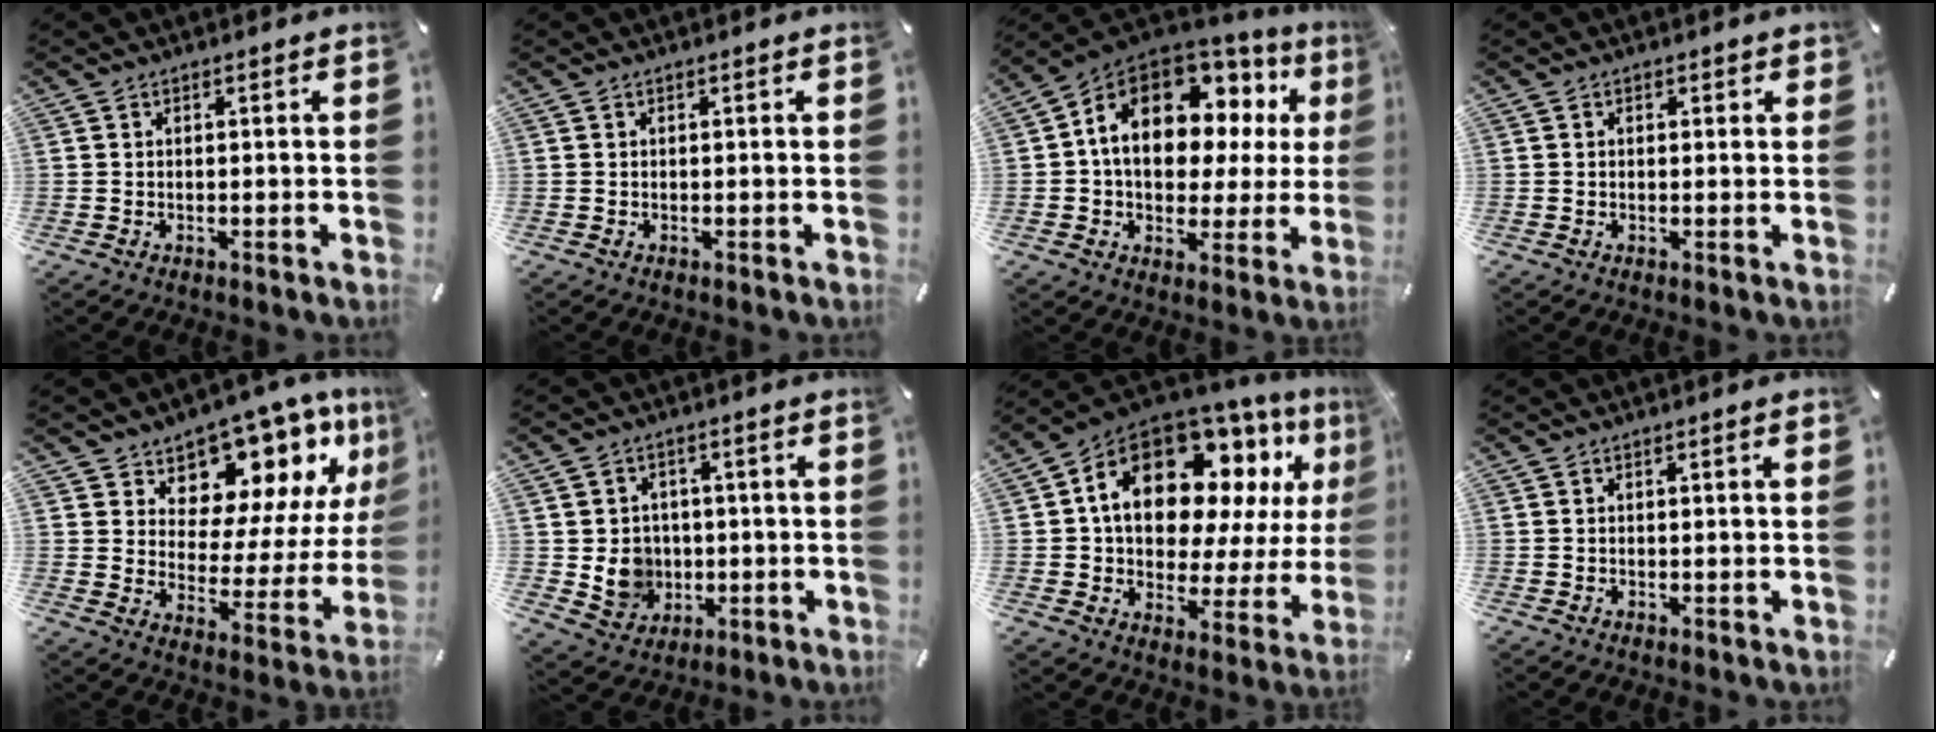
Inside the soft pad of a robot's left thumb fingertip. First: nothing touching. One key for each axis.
{"total": 0.0}
{"total": 15.6, "fx": 4.9, "fy": 10.6, "fz": 10.4, "tx": -0.172, "ty": -0.025, "tz": 0.087}
{"total": 0.7, "fx": 0.1, "fy": 0.5, "fz": 0.4, "tx": -0.001, "ty": 0.001, "tz": 0.000}
{"total": 11.8, "fx": 9.2, "fy": 6.9, "fz": 2.6, "tx": -0.032, "ty": -0.109, "tz": 0.157}
{"total": 7.8, "fx": -0.3, "fy": 7.5, "fz": 1.9, "tx": -0.045, "ty": -0.001, "tz": 0.000}
{"total": 20.5, "fx": 9.4, "fy": 12.4, "fz": 13.4, "tx": -0.250, "ty": -0.062, "tz": 0.155}
{"total": 1.2, "fx": 0.2, "fy": 0.1, "fz": 1.2, "tx": -0.020, "ty": 0.000, "tz": 0.003}